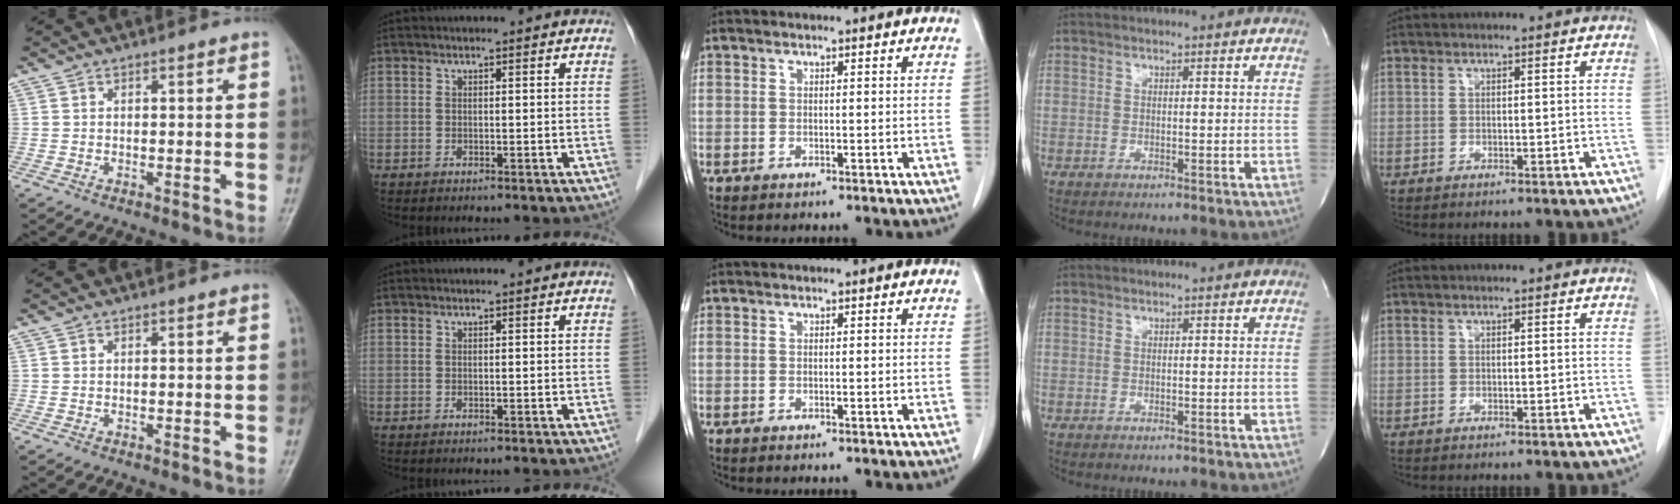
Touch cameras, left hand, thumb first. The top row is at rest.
{}